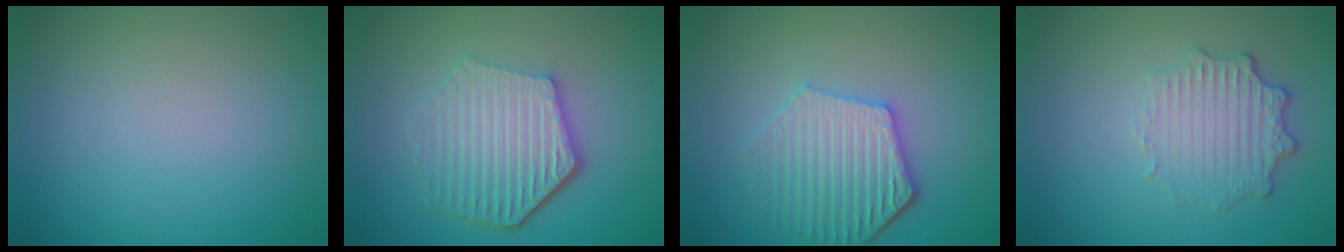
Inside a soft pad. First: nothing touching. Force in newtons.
{"total": 6.0, "press": 4.5, "slide": 4.0}
{"total": 5.1, "press": 4.2, "slide": 2.9}
{"total": 3.3, "press": 2.7, "slide": 2.0}